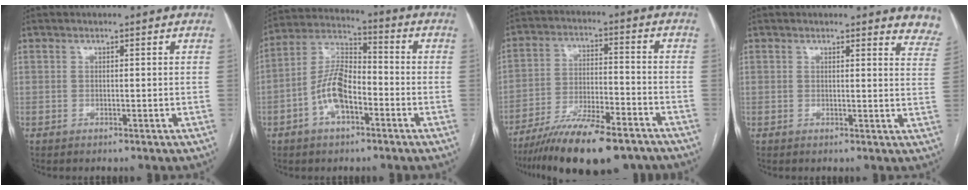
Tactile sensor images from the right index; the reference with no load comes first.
{"total": 9.8, "force": [-3.6, 4.5, 7.9], "torque": [-0.167, 0.023, -0.070]}
{"total": 18.1, "force": [-14.2, 3.9, 10.4], "torque": [-0.154, -0.005, -0.230]}
{"total": 8.2, "force": [7.8, 1.8, 1.5], "torque": [0.022, -0.031, 0.049]}